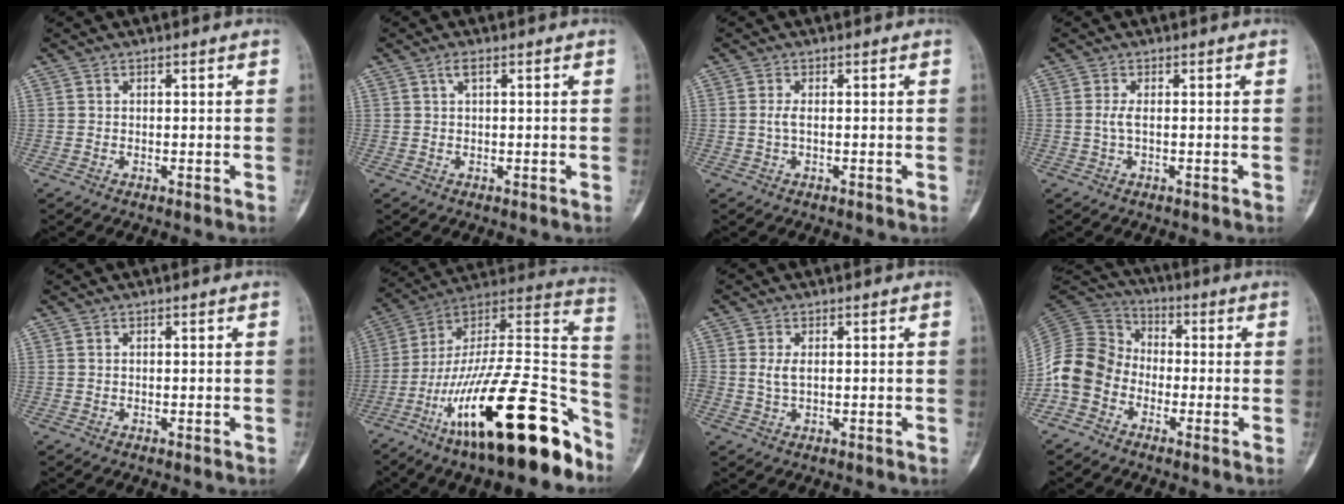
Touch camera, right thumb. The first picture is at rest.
{"total": 1.4, "force": [0.5, 0.3, 1.3], "torque": [-0.029, 0.007, 0.011]}
{"total": 1.4, "force": [-0.1, 0.4, 1.3], "torque": [-0.033, -0.001, -0.001]}
{"total": 1.7, "force": [-0.1, 0.5, 1.6], "torque": [-0.044, -0.002, -0.001]}
{"total": 0.0}
{"total": 31.5, "force": [-17.5, 9.4, 24.4], "torque": [-0.336, 0.086, -0.288]}
{"total": 2.4, "force": [0.3, 1.2, 2.0], "torque": [-0.045, 0.000, 0.008]}
{"total": 11.2, "force": [-4.1, 9.1, 4.9], "torque": [-0.088, 0.050, -0.095]}